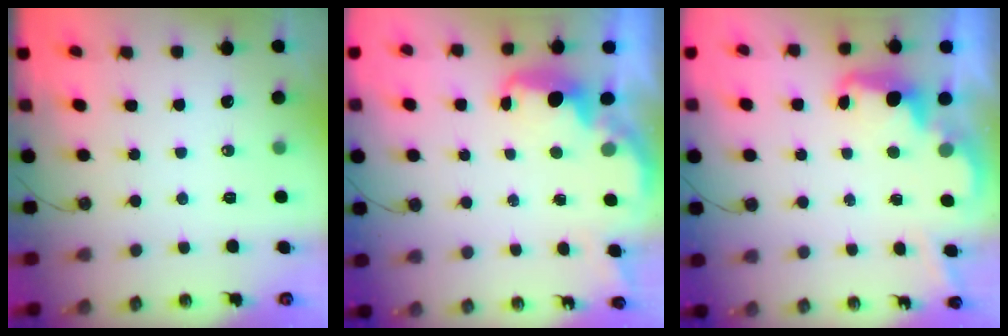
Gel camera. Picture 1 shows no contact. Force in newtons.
{"total": 3.1, "press": 3.0, "slide": 0.7}
{"total": 2.4, "press": 2.4, "slide": 0.6}